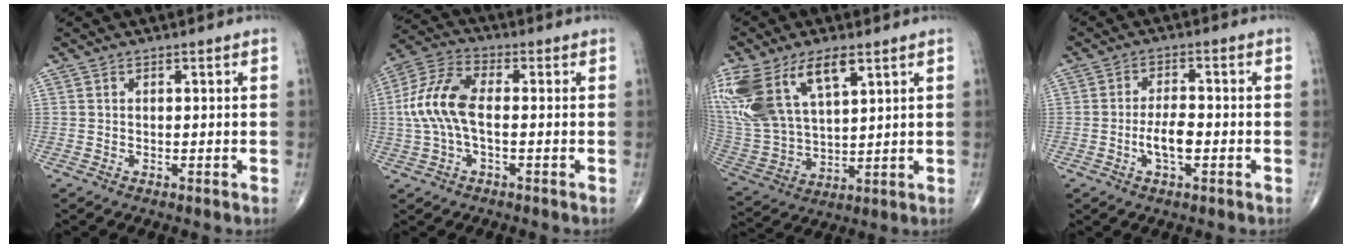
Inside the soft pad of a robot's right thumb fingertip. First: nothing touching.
{"total": 10.8, "force": [-0.4, 5.3, 9.4], "torque": [-0.215, 0.029, -0.012]}
{"total": 20.9, "force": [10.1, 10.3, 15.1], "torque": [-0.337, -0.016, 0.205]}
{"total": 5.1, "force": [-1.4, 1.9, 4.5], "torque": [-0.083, 0.009, -0.027]}